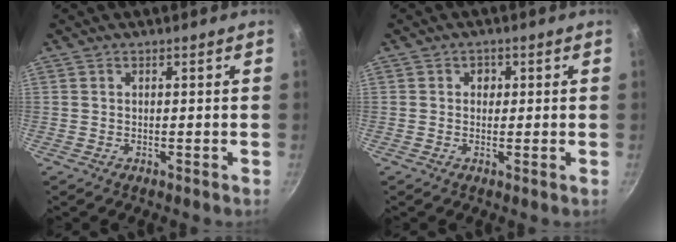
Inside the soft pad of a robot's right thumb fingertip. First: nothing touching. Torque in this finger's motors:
{"motor_torque": [-0.39, 0.38, 0.20, -0.05, -0.01]}